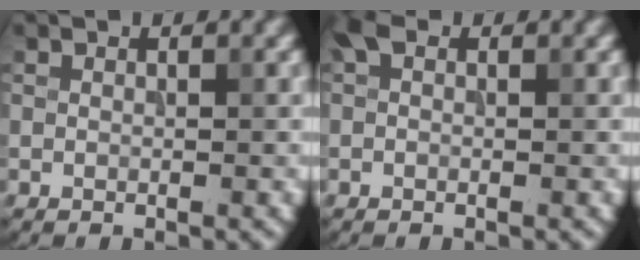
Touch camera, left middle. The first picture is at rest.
{"total": 1.2, "force": [0.3, 0.8, 0.8], "torque": [-0.012, 0.005, 0.000]}